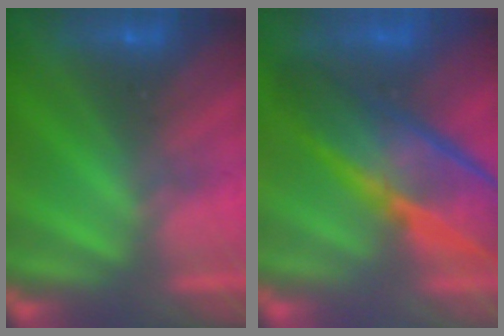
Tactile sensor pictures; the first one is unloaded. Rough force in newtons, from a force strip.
{"total": 6.9}